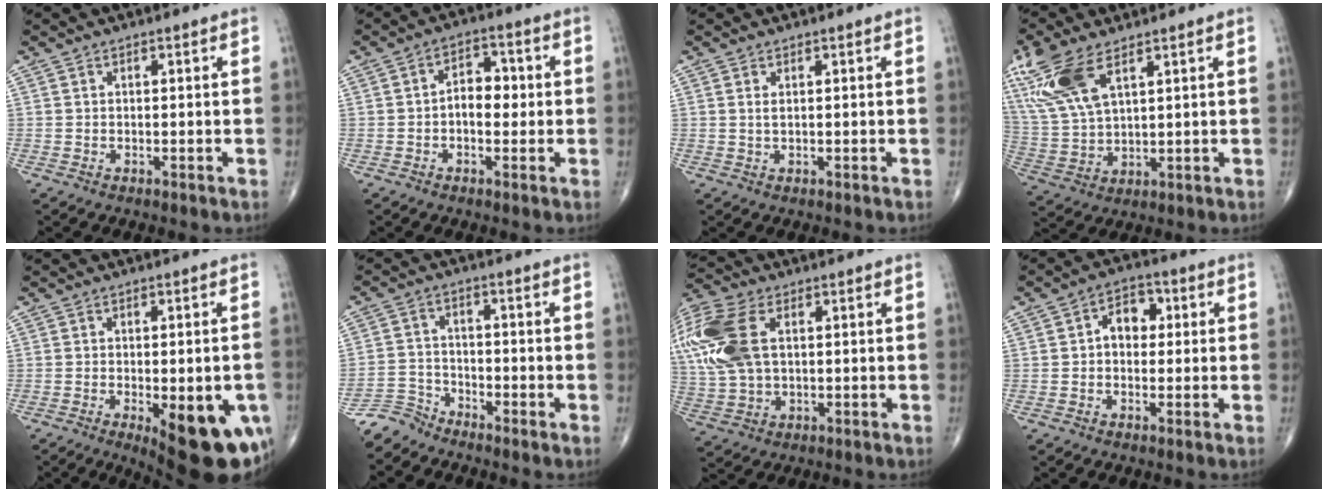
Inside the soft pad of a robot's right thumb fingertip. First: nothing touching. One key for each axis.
{"total": 5.7, "fx": -0.3, "fy": 3.6, "fz": 4.4, "tx": -0.049, "ty": 0.017, "tz": -0.012}
{"total": 1.1, "fx": 0.4, "fy": 0.3, "fz": 0.9, "tx": -0.022, "ty": 0.000, "tz": 0.010}
{"total": 13.7, "fx": 7.4, "fy": 5.8, "fz": 10.0, "tx": -0.223, "ty": -0.012, "tz": 0.155}
{"total": 16.9, "fx": -6.0, "fy": 6.1, "fz": 14.6, "tx": -0.131, "ty": -0.004, "tz": -0.061}
{"total": 4.3, "fx": -4.2, "fy": 1.0, "fz": -0.7, "tx": 0.018, "ty": 0.019, "tz": -0.090}
{"total": 20.2, "fx": 5.4, "fy": 12.3, "fz": 15.1, "tx": -0.390, "ty": 0.019, "tz": 0.104}
{"total": 5.7, "fx": 0.7, "fy": 4.1, "fz": 3.9, "tx": -0.036, "ty": 0.016, "tz": 0.001}